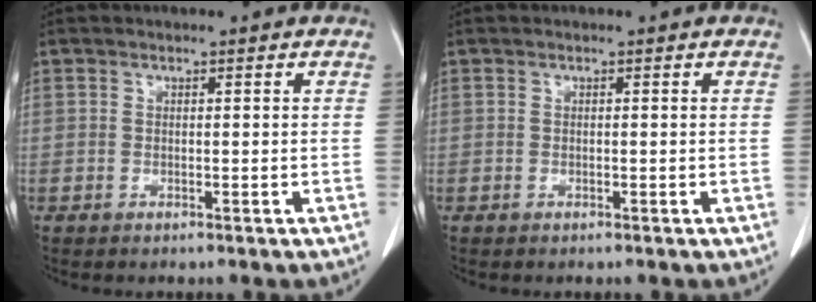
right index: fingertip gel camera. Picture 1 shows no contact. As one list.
[{"total": 0.0}]